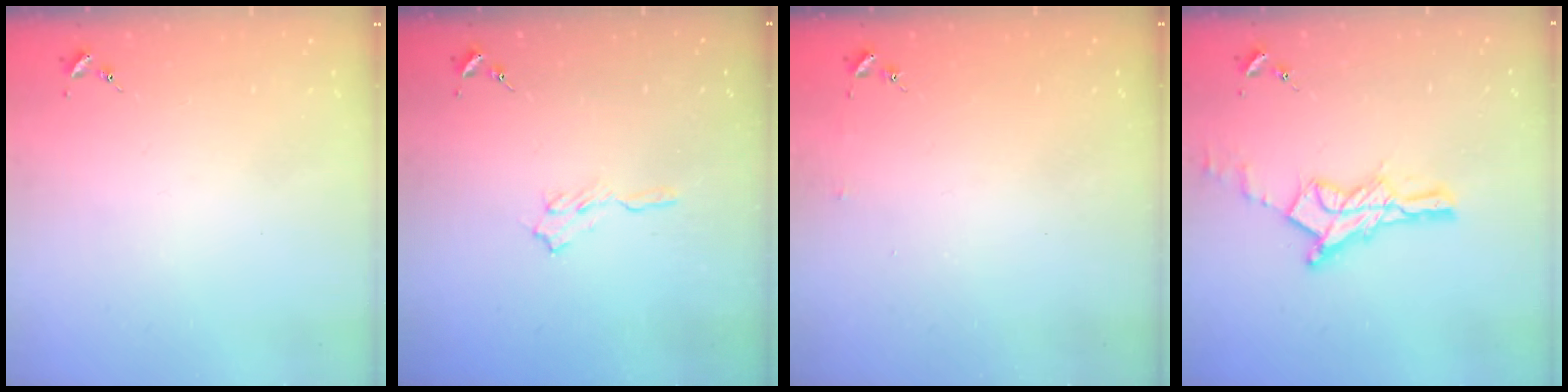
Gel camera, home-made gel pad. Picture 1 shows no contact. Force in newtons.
{"total": 5.8, "press": 5.7, "slide": 0.6}
{"total": 2.5, "press": 2.5, "slide": 0.2}
{"total": 14.2, "press": 14.1, "slide": 1.0}